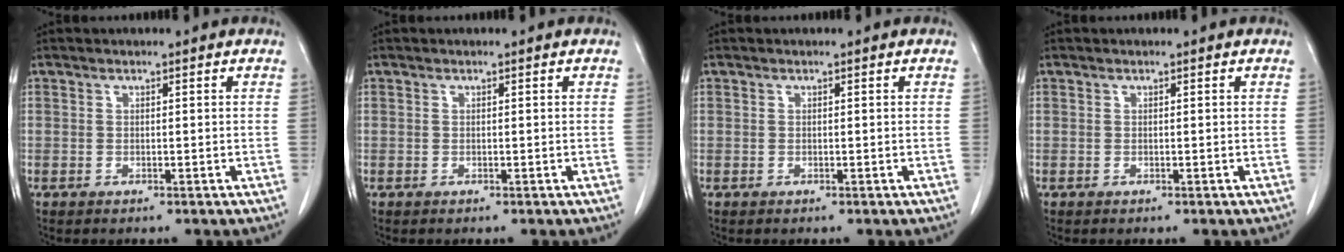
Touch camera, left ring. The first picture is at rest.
{"total": 0.0}
{"total": 0.0}
{"total": 0.0}